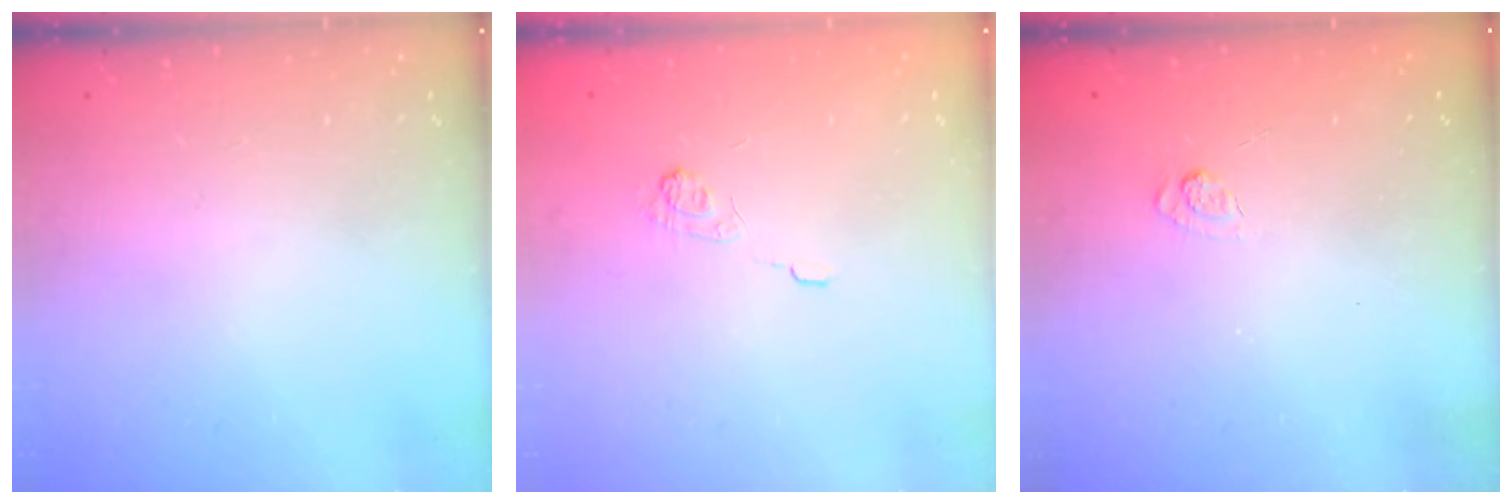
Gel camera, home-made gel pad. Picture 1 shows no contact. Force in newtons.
{"total": 2.5, "press": 2.1, "slide": 1.4}
{"total": 2.2, "press": 1.8, "slide": 1.3}